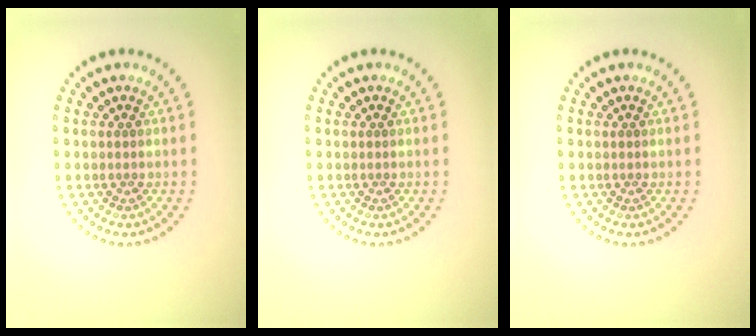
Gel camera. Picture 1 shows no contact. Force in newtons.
{"total": 0.0}
{"total": 0.0}